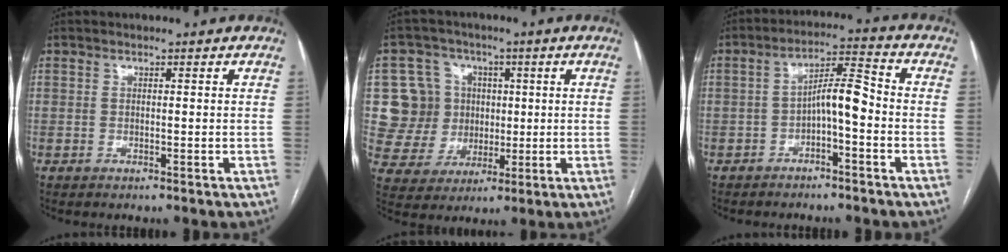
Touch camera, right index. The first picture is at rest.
{"total": 10.3, "force": [1.7, 10.0, 1.8], "torque": [-0.049, 0.034, 0.045]}
{"total": 6.3, "force": [-1.8, 1.4, 5.9], "torque": [-0.103, 0.026, -0.030]}